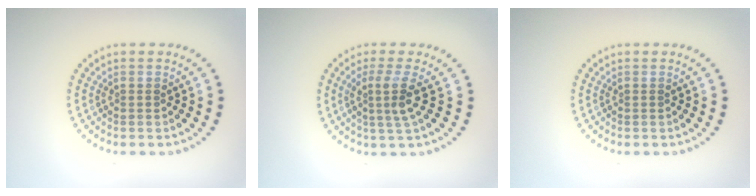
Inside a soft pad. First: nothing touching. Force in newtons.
{"total": 2.7, "press": 2.0, "slide": 1.9}
{"total": 0.0}